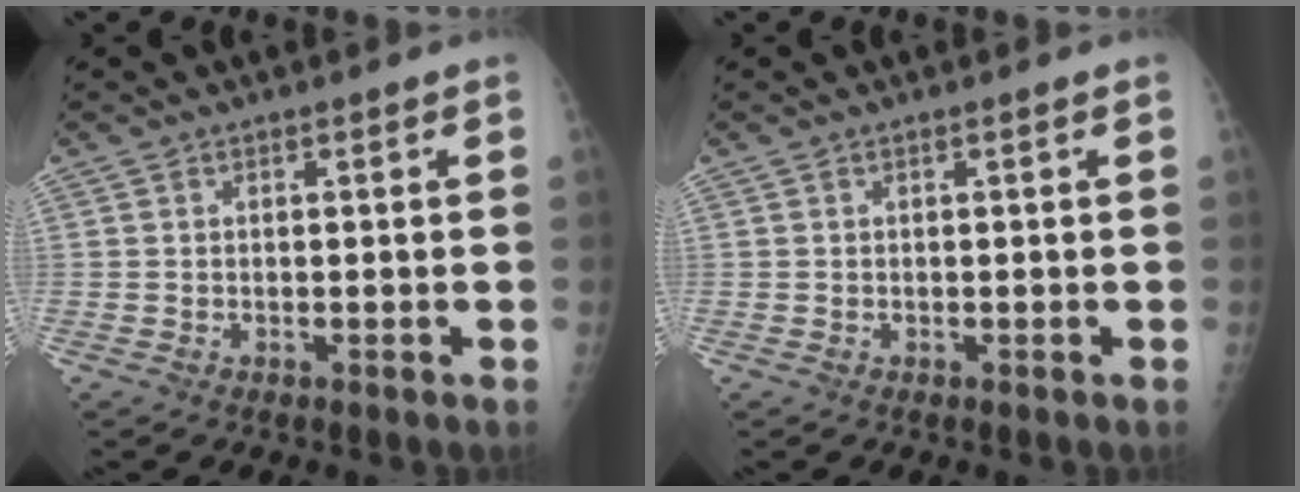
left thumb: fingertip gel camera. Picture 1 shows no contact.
{"total": 0.0}